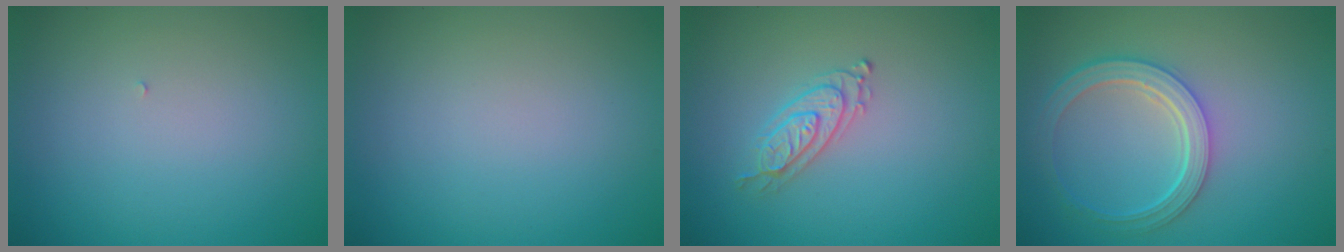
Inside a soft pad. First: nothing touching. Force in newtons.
{"total": 0.0}
{"total": 2.1, "press": 2.1, "slide": 0.4}
{"total": 4.9, "press": 3.9, "slide": 3.0}